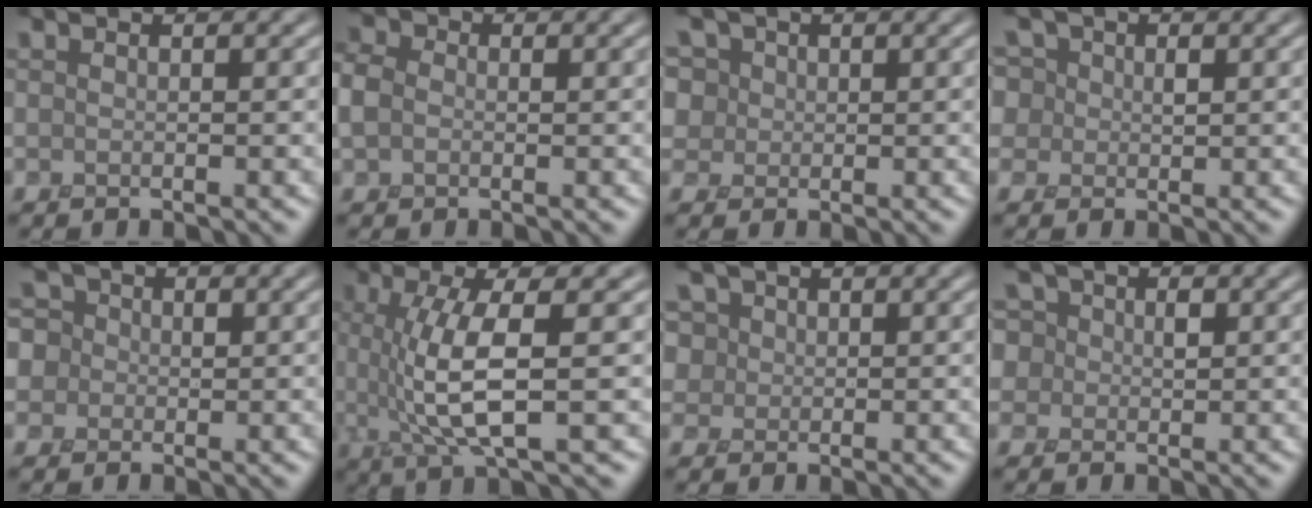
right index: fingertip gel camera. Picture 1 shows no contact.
{"total": 1.8, "force": [-0.3, 1.6, 0.6], "torque": [-0.014, 0.000, -0.012]}
{"total": 5.4, "force": [2.4, 4.4, 1.9], "torque": [-0.047, 0.020, 0.024]}
{"total": 4.3, "force": [1.7, 3.6, 1.7], "torque": [-0.026, 0.014, 0.012]}
{"total": 5.7, "force": [1.0, 5.3, 1.8], "torque": [-0.033, 0.039, -0.014]}
{"total": 6.3, "force": [0.0, 1.5, 6.1], "torque": [-0.118, -0.006, 0.009]}
{"total": 4.5, "force": [2.0, 3.7, 1.4], "torque": [-0.039, 0.014, 0.026]}
{"total": 5.1, "force": [1.8, 4.2, 2.1], "torque": [-0.028, 0.023, 0.007]}